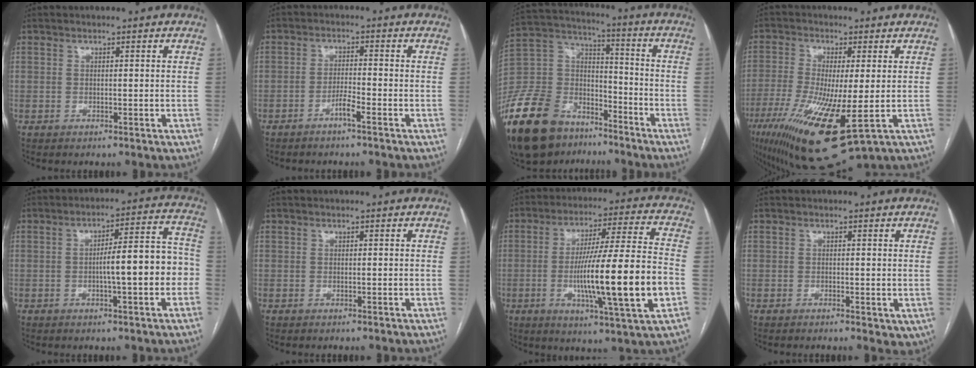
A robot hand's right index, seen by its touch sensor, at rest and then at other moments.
{"total": 2.8, "force": [-1.9, -0.1, 2.0], "torque": [-0.040, 0.000, -0.036]}
{"total": 24.9, "force": [-17.2, 13.5, 11.8], "torque": [-0.324, 0.002, -0.310]}
{"total": 16.7, "force": [-5.2, 2.9, 15.6], "torque": [-0.302, -0.050, -0.077]}
{"total": 10.1, "force": [-1.9, 1.6, 9.8], "torque": [-0.139, 0.033, -0.026]}
{"total": 0.0}
{"total": 19.3, "force": [-4.1, 0.0, 18.9], "torque": [-0.306, -0.006, -0.066]}
{"total": 2.7, "force": [-0.7, 1.4, 2.2], "torque": [-0.022, -0.002, -0.007]}